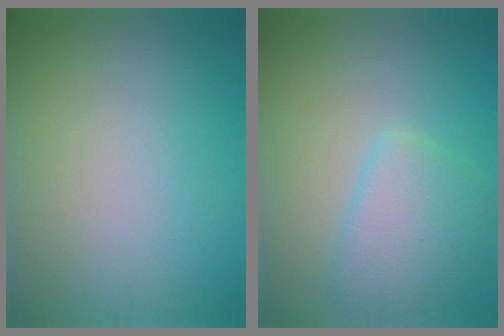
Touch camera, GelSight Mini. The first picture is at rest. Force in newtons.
{"total": 3.9, "press": 3.9, "slide": 0.3}